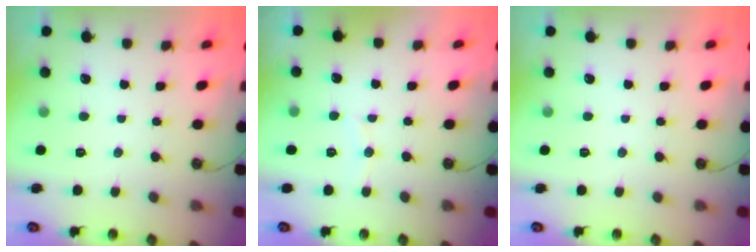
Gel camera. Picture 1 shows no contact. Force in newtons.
{"total": 4.6, "press": 4.5, "slide": 0.6}
{"total": 0.0}